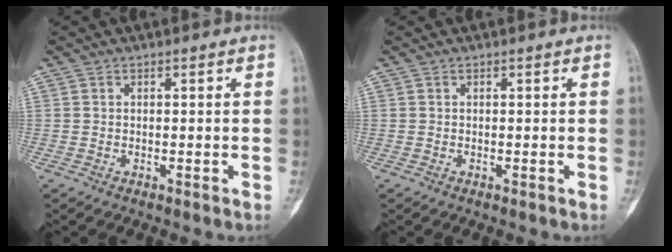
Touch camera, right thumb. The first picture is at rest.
{"total": 0.0}